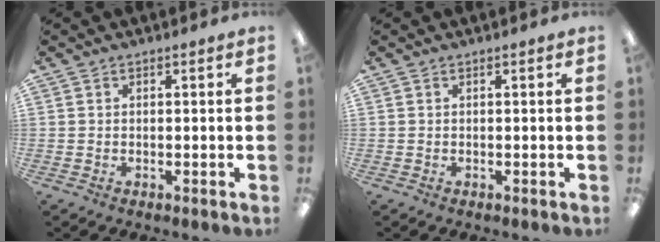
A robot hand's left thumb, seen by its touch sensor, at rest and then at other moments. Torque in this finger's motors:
{"motor_torque": [0.00, 0.00, -0.01, 0.01, 0.00]}